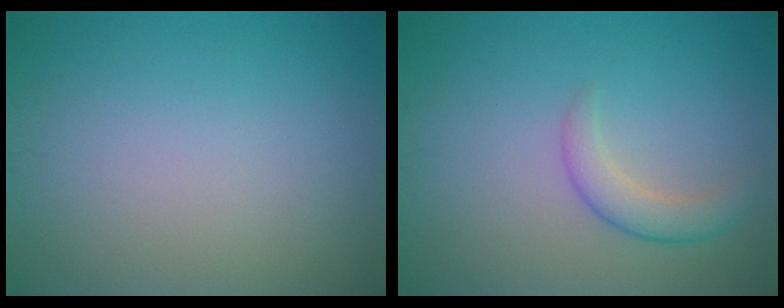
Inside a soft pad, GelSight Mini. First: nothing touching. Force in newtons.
{"total": 2.3, "press": 2.3, "slide": 0.1}